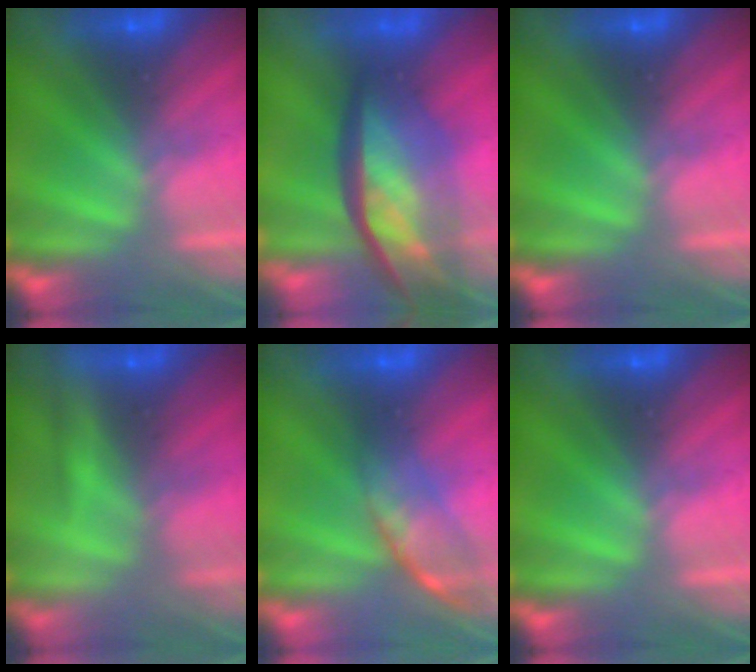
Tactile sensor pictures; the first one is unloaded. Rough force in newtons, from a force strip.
{"total": 7.8}
{"total": 0.0}
{"total": 2.1}
{"total": 2.6}
{"total": 0.0}